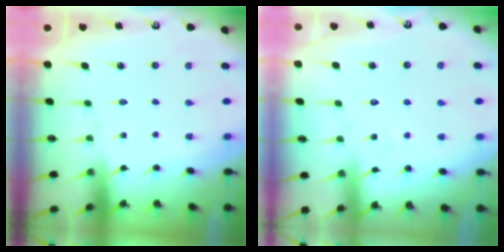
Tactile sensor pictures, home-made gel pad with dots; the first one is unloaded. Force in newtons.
{"total": 6.5, "press": 6.4, "slide": 0.6}